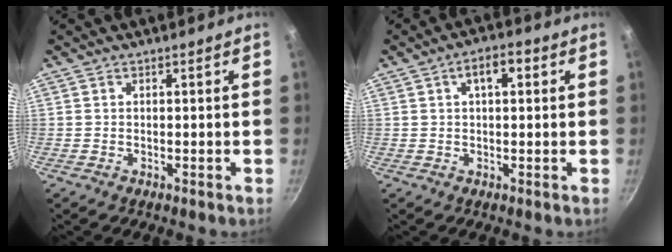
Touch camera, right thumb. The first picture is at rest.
{"total": 4.9, "force": [1.5, 2.4, 4.0], "torque": [-0.048, 0.015, 0.020]}